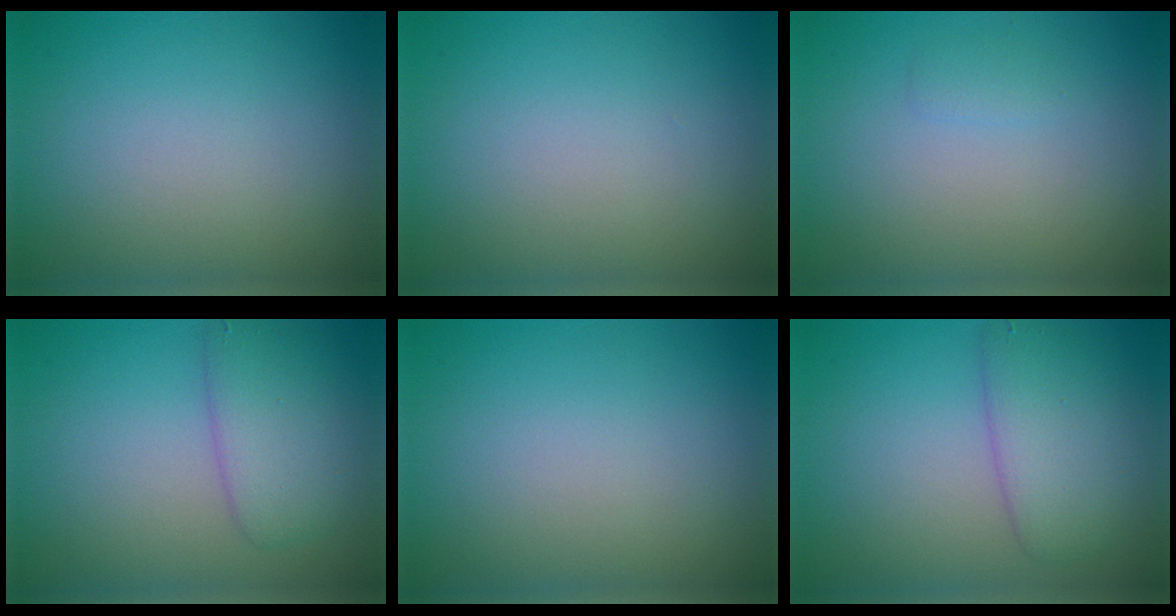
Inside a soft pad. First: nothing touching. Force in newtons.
{"total": 0.0}
{"total": 0.7, "press": 0.7, "slide": 0.0}
{"total": 3.8, "press": 3.8, "slide": 0.1}
{"total": 0.0}
{"total": 4.2, "press": 4.2, "slide": 0.1}